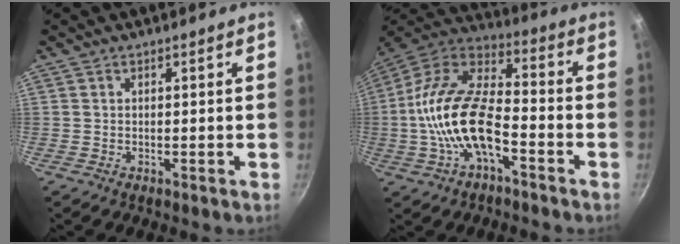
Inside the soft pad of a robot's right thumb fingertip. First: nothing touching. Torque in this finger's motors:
{"motor_torque": [-0.17, 1.13, 2.12, -0.66, 0.61]}